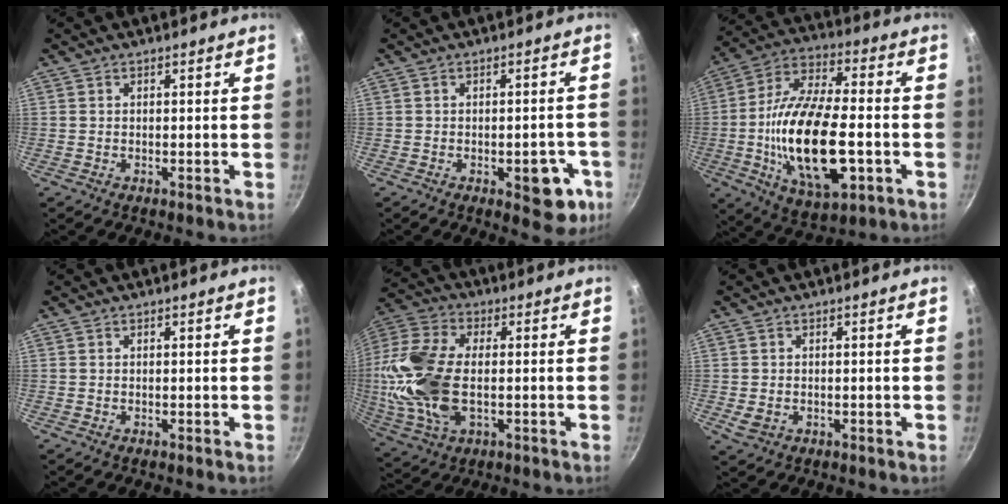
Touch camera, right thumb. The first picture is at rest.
{"total": 9.0, "force": [-3.1, 4.3, 7.2], "torque": [-0.048, 0.017, -0.035]}
{"total": 23.0, "force": [-4.4, 10.4, 20.0], "torque": [-0.364, 0.018, -0.079]}
{"total": 0.0}
{"total": 19.2, "force": [-0.5, 10.9, 15.8], "torque": [-0.331, 0.015, -0.014]}
{"total": 2.7, "force": [-0.4, 2.2, 1.5], "torque": [-0.028, -0.003, -0.004]}